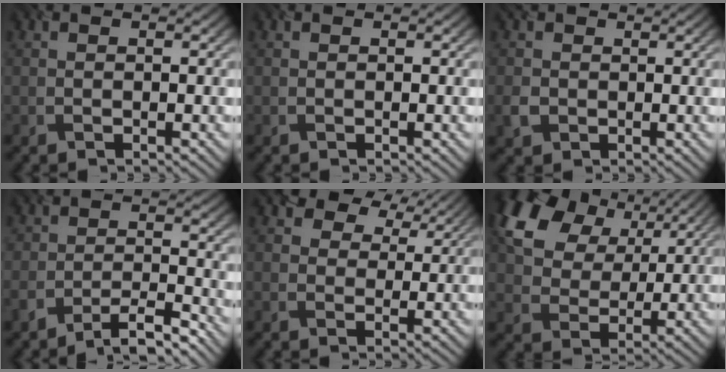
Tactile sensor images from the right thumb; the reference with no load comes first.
{"total": 0.0}
{"total": 2.0, "force": [0.0, 1.9, 0.5], "torque": [-0.025, -0.004, -0.005]}
{"total": 5.0, "force": [-4.4, 1.2, 2.0], "torque": [-0.034, 0.003, -0.084]}
{"total": 8.3, "force": [5.7, 5.0, 3.4], "torque": [-0.083, 0.006, 0.086]}
{"total": 14.0, "force": [7.1, 9.1, 8.0], "torque": [-0.189, 0.024, 0.123]}